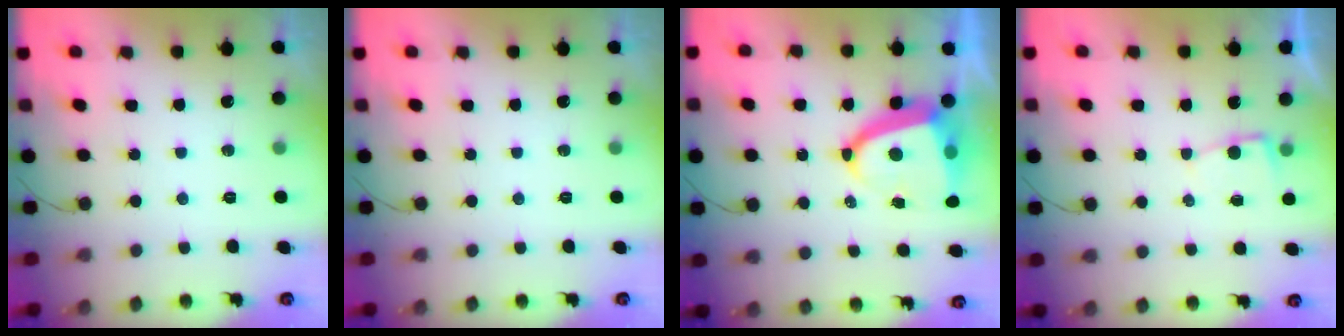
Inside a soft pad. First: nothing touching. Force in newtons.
{"total": 0.0}
{"total": 11.2, "press": 11.2, "slide": 1.3}
{"total": 2.3, "press": 2.3, "slide": 0.3}